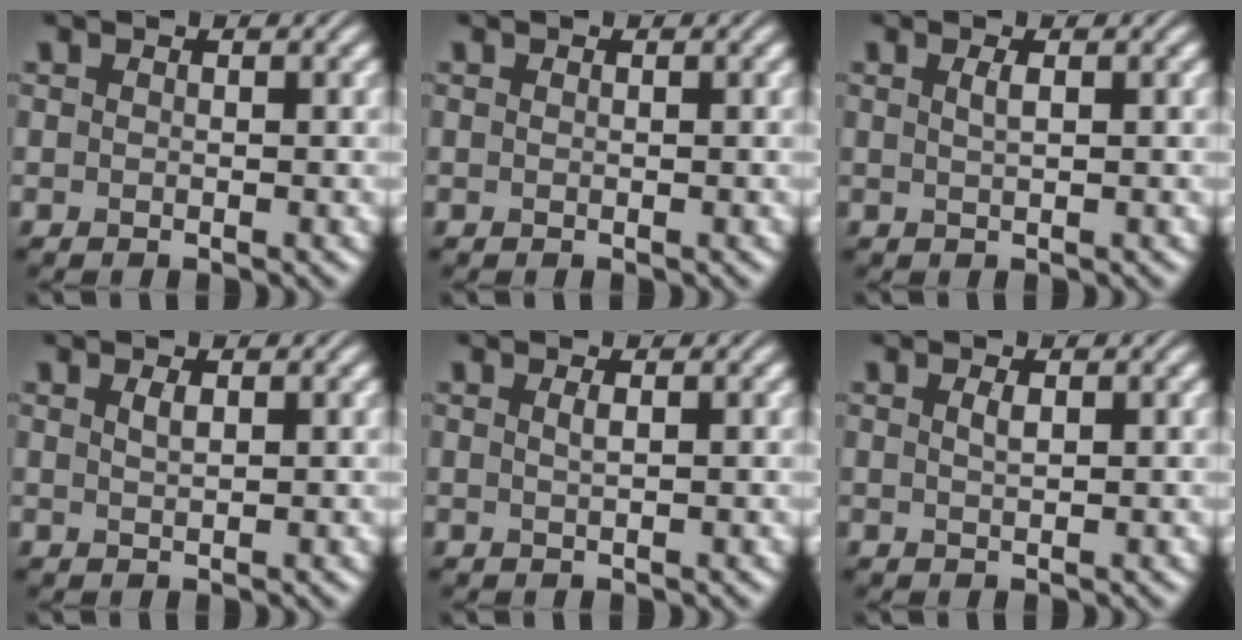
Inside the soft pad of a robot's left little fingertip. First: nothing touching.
{"total": 0.0}
{"total": 1.2, "force": [0.4, 0.4, 1.0], "torque": [-0.017, 0.004, 0.006]}
{"total": 0.9, "force": [0.5, 0.3, 0.7], "torque": [-0.016, 0.002, 0.010]}
{"total": 0.9, "force": [0.3, 0.3, 0.8], "torque": [-0.012, 0.004, 0.004]}
{"total": 0.9, "force": [0.4, 0.2, 0.8], "torque": [-0.016, 0.002, 0.007]}